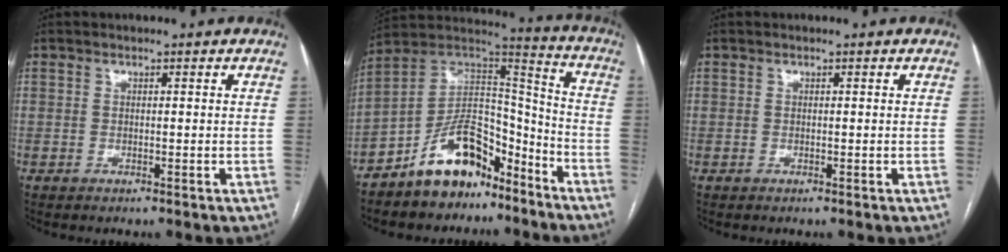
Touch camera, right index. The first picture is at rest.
{"total": 13.8, "force": [-9.5, 6.6, 7.5], "torque": [-0.135, 0.045, -0.169]}
{"total": 0.0}